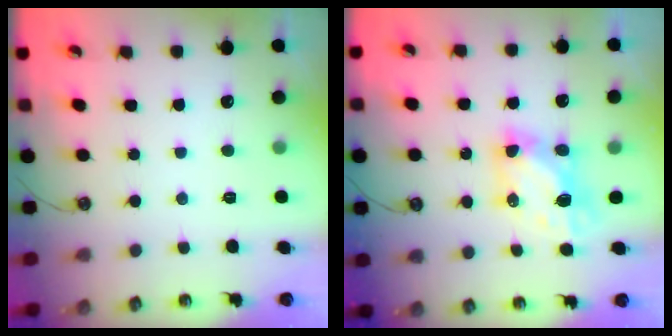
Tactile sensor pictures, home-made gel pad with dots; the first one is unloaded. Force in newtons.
{"total": 6.4, "press": 6.3, "slide": 0.6}